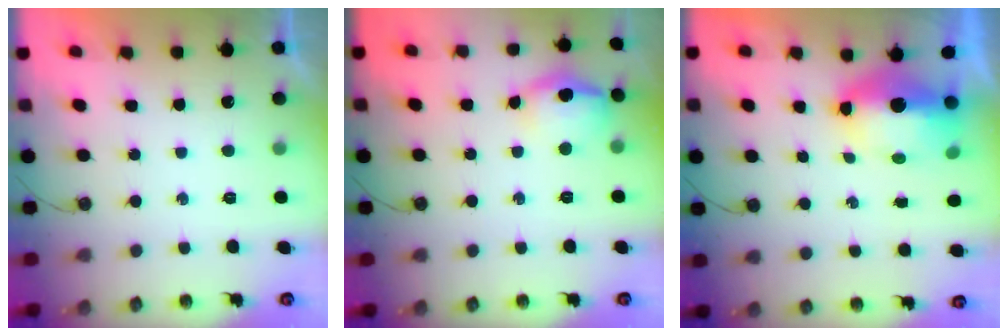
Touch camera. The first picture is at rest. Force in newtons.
{"total": 17.9, "press": 13.2, "slide": 12.0}
{"total": 12.8, "press": 9.6, "slide": 8.5}